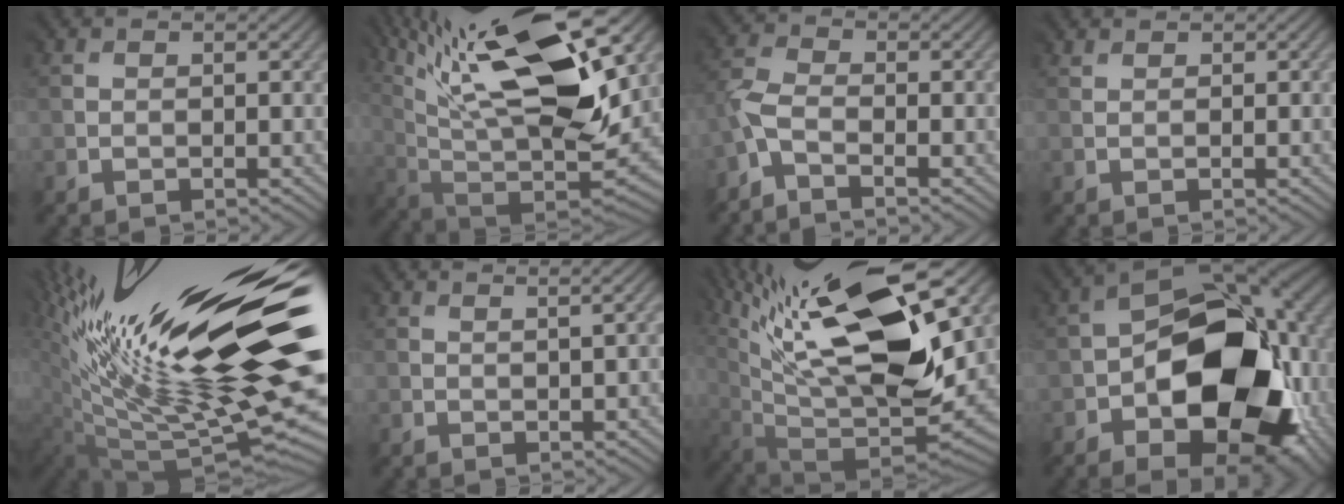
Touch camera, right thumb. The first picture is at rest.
{"total": 20.0, "force": [10.3, 6.9, 15.7], "torque": [-0.287, 0.034, 0.173]}
{"total": 3.5, "force": [-2.5, 1.0, 2.2], "torque": [-0.068, -0.002, -0.067]}
{"total": 0.7, "force": [0.6, 0.2, -0.2], "torque": [0.002, 0.001, 0.011]}
{"total": 21.3, "force": [7.9, 5.2, 19.1], "torque": [-0.308, 0.021, 0.125]}
{"total": 1.4, "force": [1.1, -0.5, 0.6], "torque": [-0.010, 0.004, 0.018]}
{"total": 19.5, "force": [9.9, 6.8, 15.3], "torque": [-0.277, 0.024, 0.169]}
{"total": 19.0, "force": [-3.4, 11.7, 14.5], "torque": [-0.233, -0.032, -0.043]}